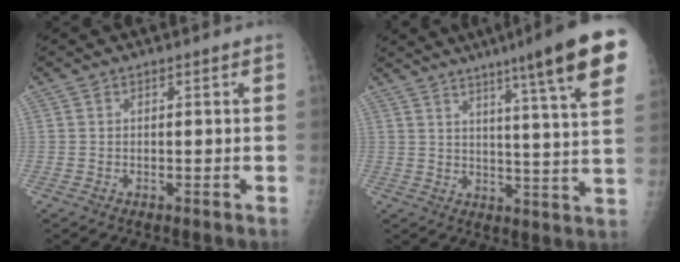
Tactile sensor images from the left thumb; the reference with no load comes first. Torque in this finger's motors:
{"motor_torque": [2.98, 2.03, 1.90, -0.87, 0.15]}